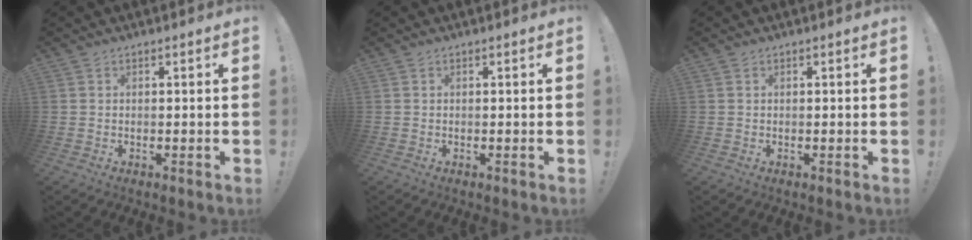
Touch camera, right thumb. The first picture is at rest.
{"total": 0.0}
{"total": 0.0}